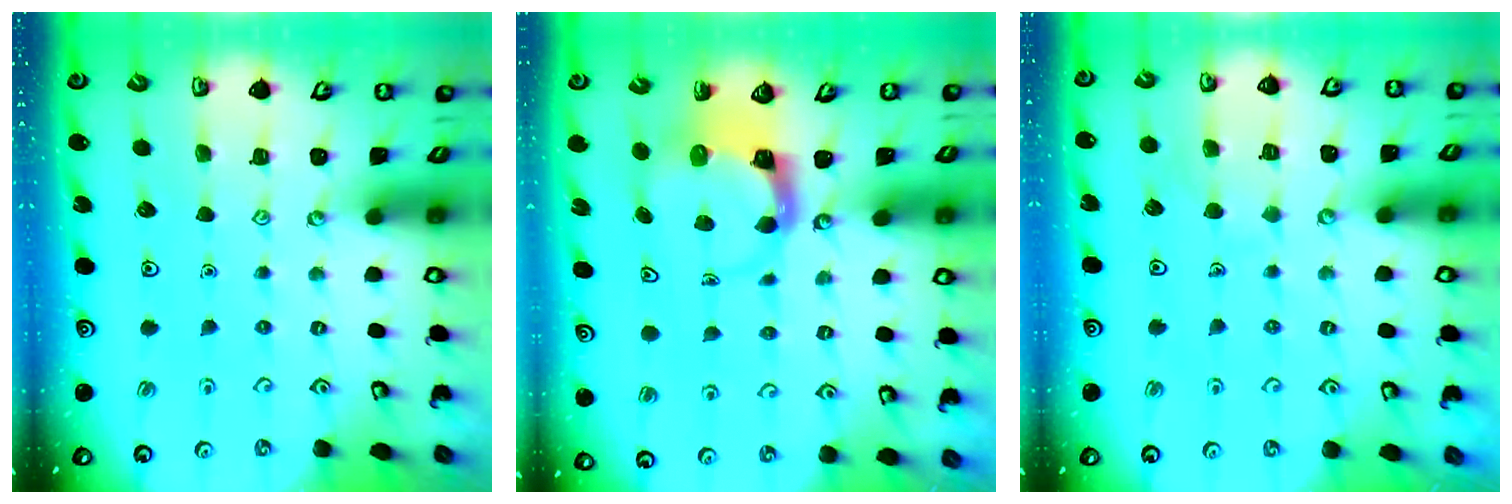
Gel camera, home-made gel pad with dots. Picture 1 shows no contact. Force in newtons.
{"total": 3.7, "press": 3.7, "slide": 0.5}
{"total": 4.9, "press": 4.9, "slide": 0.3}